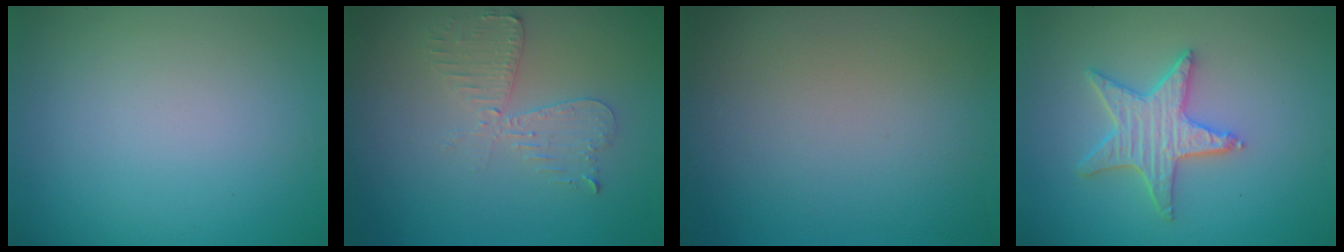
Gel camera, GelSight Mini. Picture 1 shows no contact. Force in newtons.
{"total": 2.6, "press": 2.5, "slide": 0.5}
{"total": 0.0}
{"total": 4.1, "press": 3.7, "slide": 1.9}